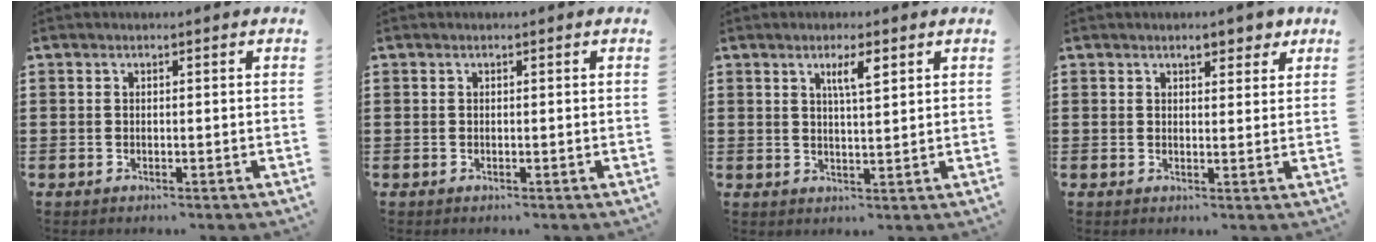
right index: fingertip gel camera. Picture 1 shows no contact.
{"total": 0.0}
{"total": 3.8, "force": [1.9, 0.7, 3.2], "torque": [-0.060, 0.003, 0.029]}
{"total": 3.7, "force": [2.7, 1.5, 2.2], "torque": [-0.024, -0.002, 0.043]}